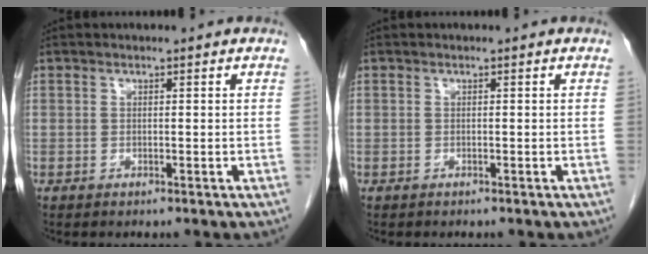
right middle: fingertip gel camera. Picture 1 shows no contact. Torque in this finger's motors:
{"motor_torque": [-0.16, -0.13, 0.00, -0.01]}